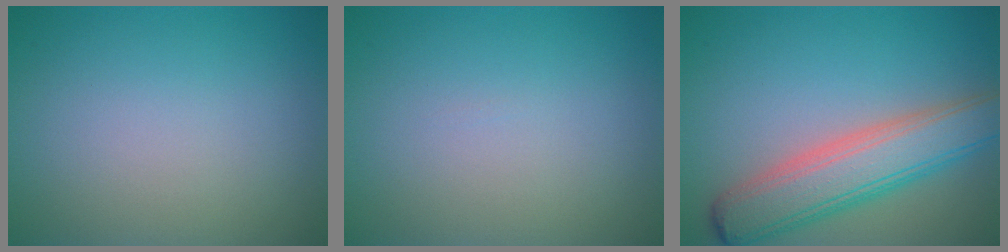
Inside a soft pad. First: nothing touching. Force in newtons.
{"total": 0.0}
{"total": 6.7, "press": 6.7, "slide": 0.3}